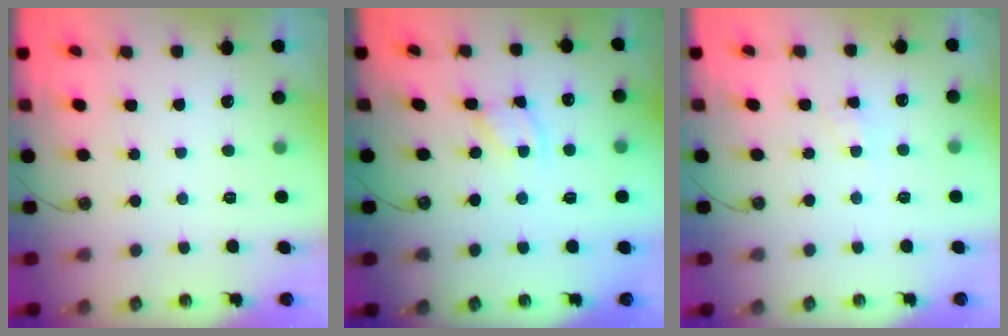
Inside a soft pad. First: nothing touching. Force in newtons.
{"total": 1.8, "press": 1.8, "slide": 0.3}
{"total": 2.0, "press": 2.0, "slide": 0.3}